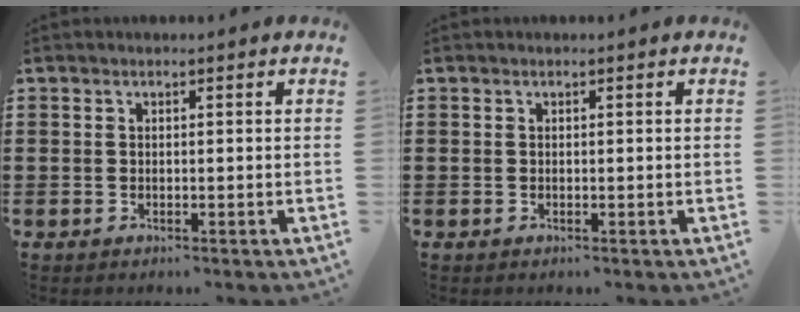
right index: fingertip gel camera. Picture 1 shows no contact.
{"total": 0.0}